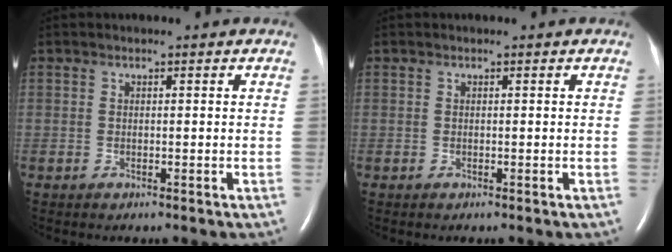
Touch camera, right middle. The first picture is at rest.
{"total": 0.0}